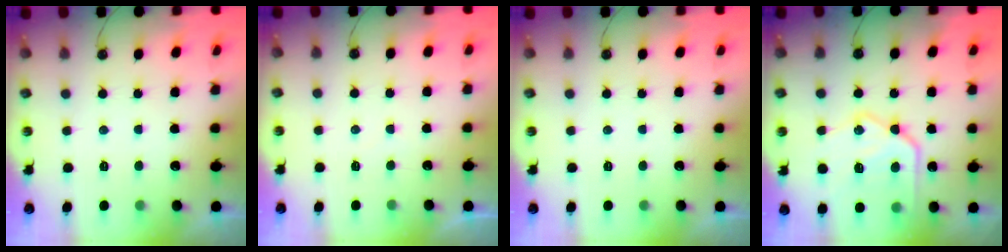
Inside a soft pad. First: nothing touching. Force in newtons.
{"total": 2.0, "press": 2.0, "slide": 0.3}
{"total": 0.0}
{"total": 19.2, "press": 19.1, "slide": 1.5}